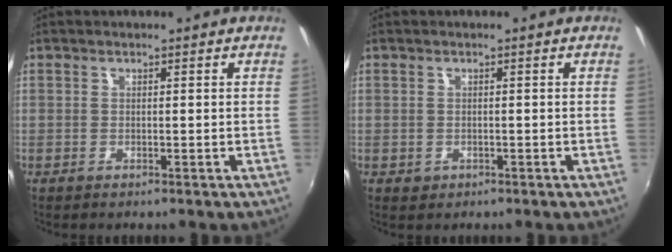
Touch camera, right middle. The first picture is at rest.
{"total": 1.1, "force": [-0.3, 1.0, 0.3], "torque": [-0.006, -0.002, -0.002]}